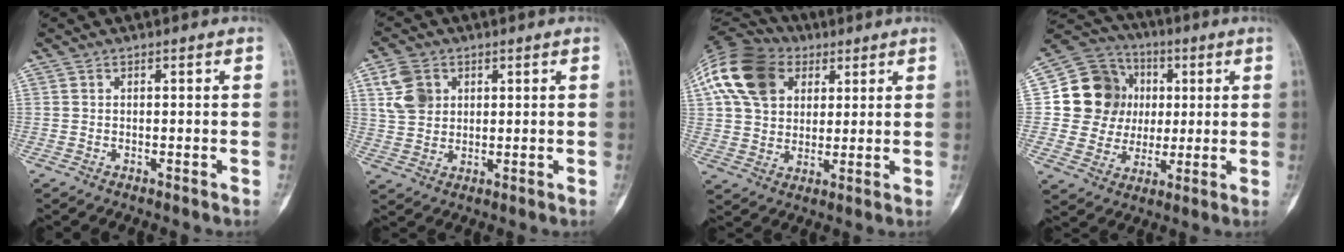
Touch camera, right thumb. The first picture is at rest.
{"total": 6.7, "force": [2.5, 5.1, 3.5], "torque": [-0.052, -0.001, 0.051]}
{"total": 15.9, "force": [6.0, 11.3, 9.4], "torque": [-0.176, 0.006, 0.105]}
{"total": 14.0, "force": [2.2, 12.8, 5.3], "torque": [-0.055, 0.014, 0.044]}